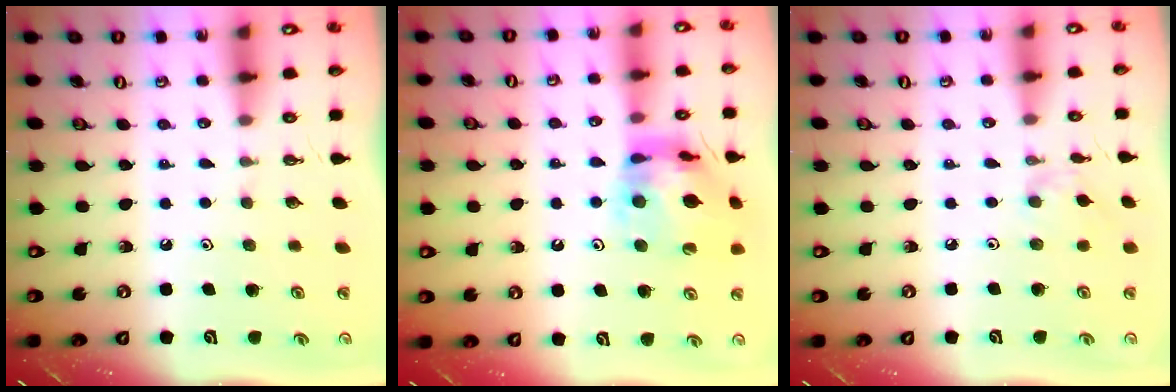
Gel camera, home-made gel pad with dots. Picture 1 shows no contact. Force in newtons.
{"total": 14.4, "press": 14.3, "slide": 1.8}
{"total": 1.7, "press": 1.7, "slide": 0.4}